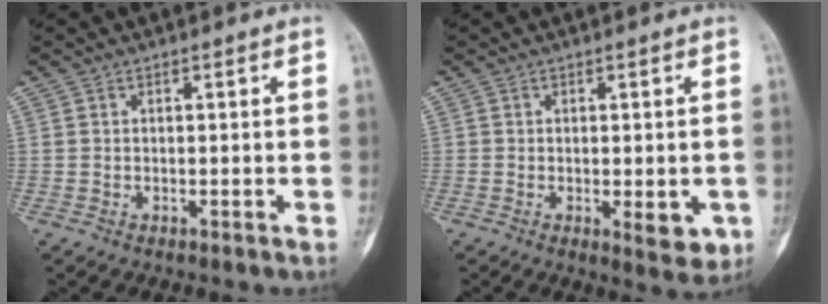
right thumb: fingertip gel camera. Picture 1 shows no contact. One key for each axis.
{"total": 5.5, "fx": -1.4, "fy": 2.2, "fz": 4.9, "tx": -0.048, "ty": -0.008, "tz": -0.013}